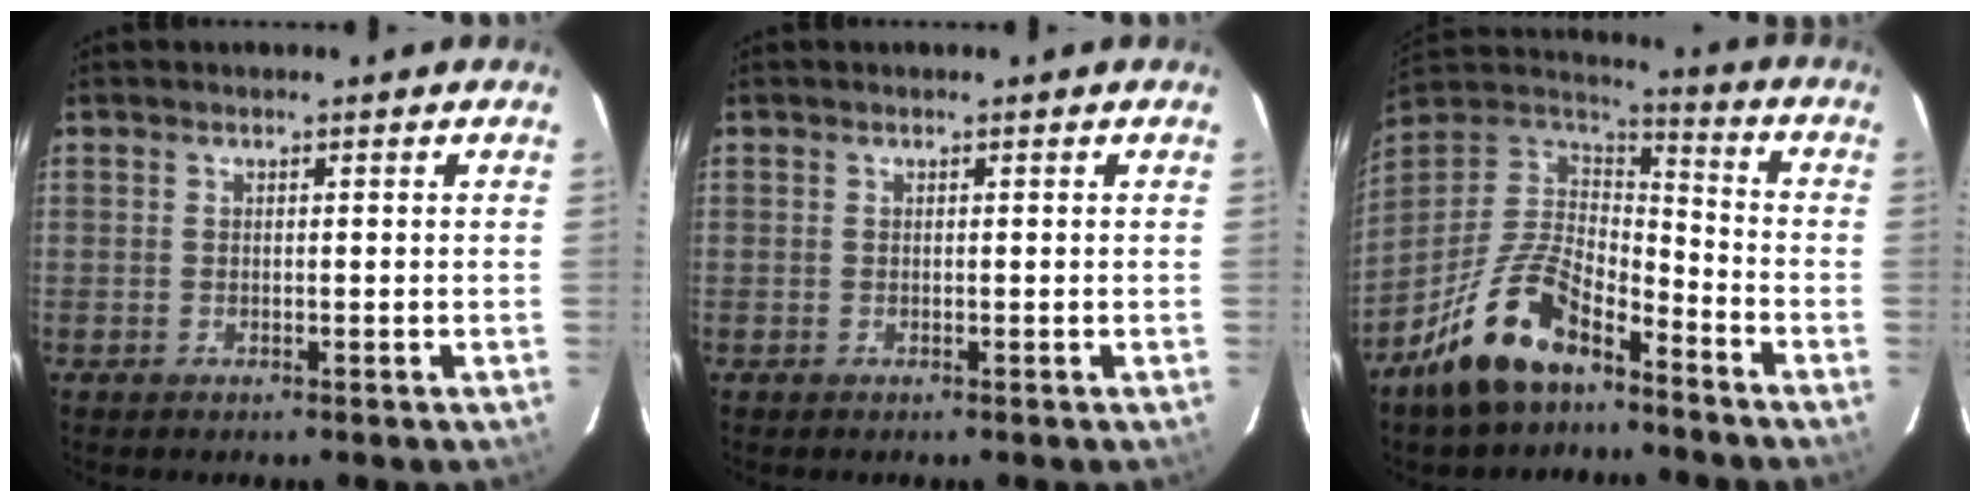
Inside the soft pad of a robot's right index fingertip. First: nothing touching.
{"total": 0.0}
{"total": 17.1, "force": [-11.2, 7.7, 10.4], "torque": [-0.226, 0.004, -0.207]}